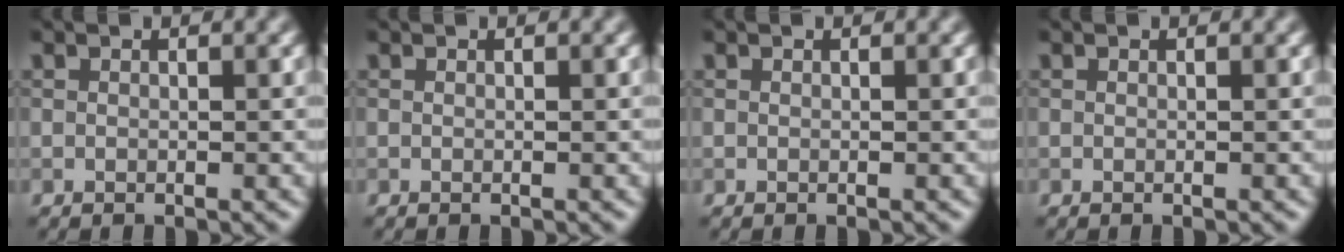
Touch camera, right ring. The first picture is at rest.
{"total": 0.0}
{"total": 0.0}
{"total": 0.0}